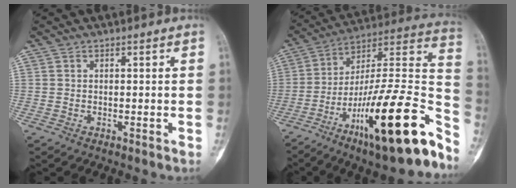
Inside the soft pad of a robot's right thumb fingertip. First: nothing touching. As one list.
[{"total": 29.0, "force": [-15.3, 6.1, 23.9], "torque": [-0.308, 0.075, -0.243]}]